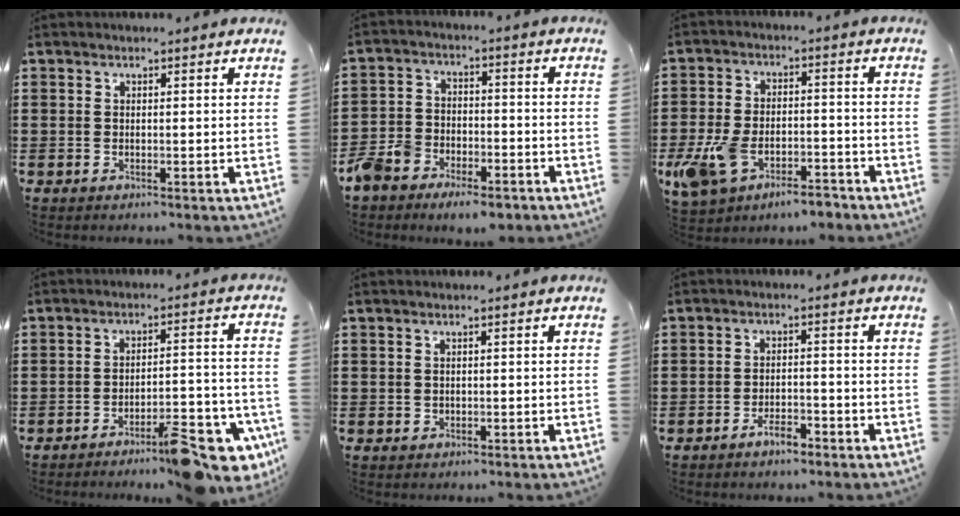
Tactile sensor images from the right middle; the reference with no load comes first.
{"total": 6.2, "force": [-5.5, 2.4, 1.7], "torque": [-0.061, 0.006, -0.116]}
{"total": 8.2, "force": [-5.5, 3.7, 4.8], "torque": [-0.116, 0.002, -0.108]}
{"total": 8.5, "force": [-6.7, 1.4, 5.0], "torque": [-0.076, 0.012, -0.121]}
{"total": 0.5, "force": [0.1, 0.5, 0.1], "torque": [-0.003, 0.004, 0.001]}
{"total": 3.3, "force": [-2.6, 1.0, 1.7], "torque": [-0.031, 0.008, -0.051]}